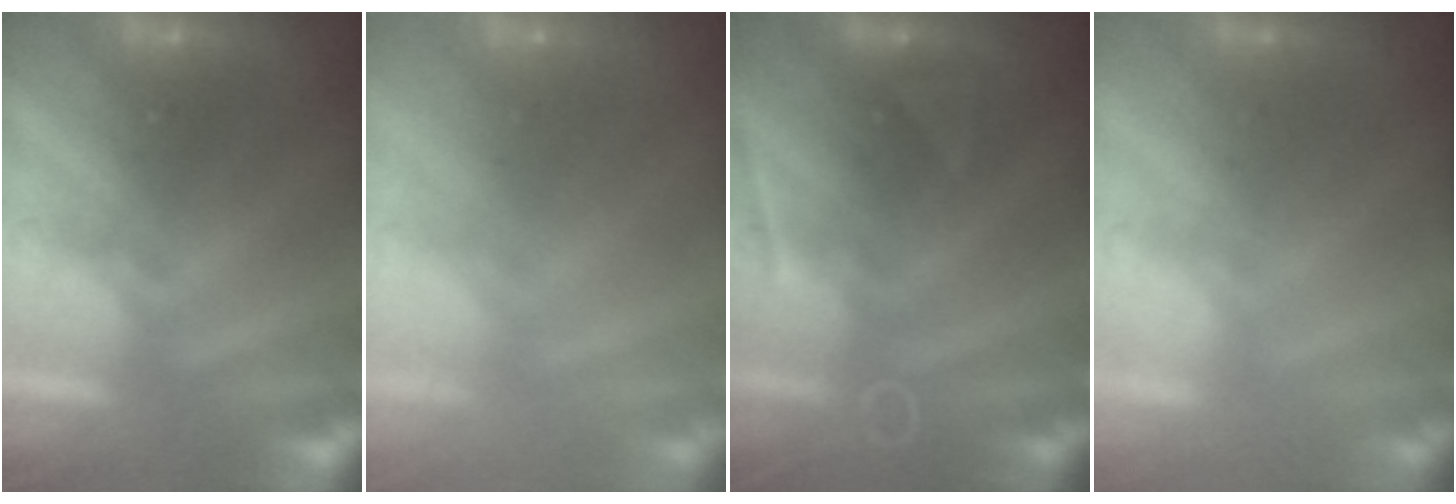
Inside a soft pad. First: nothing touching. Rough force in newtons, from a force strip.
{"total": 5.8}
{"total": 2.8}
{"total": 1.9}